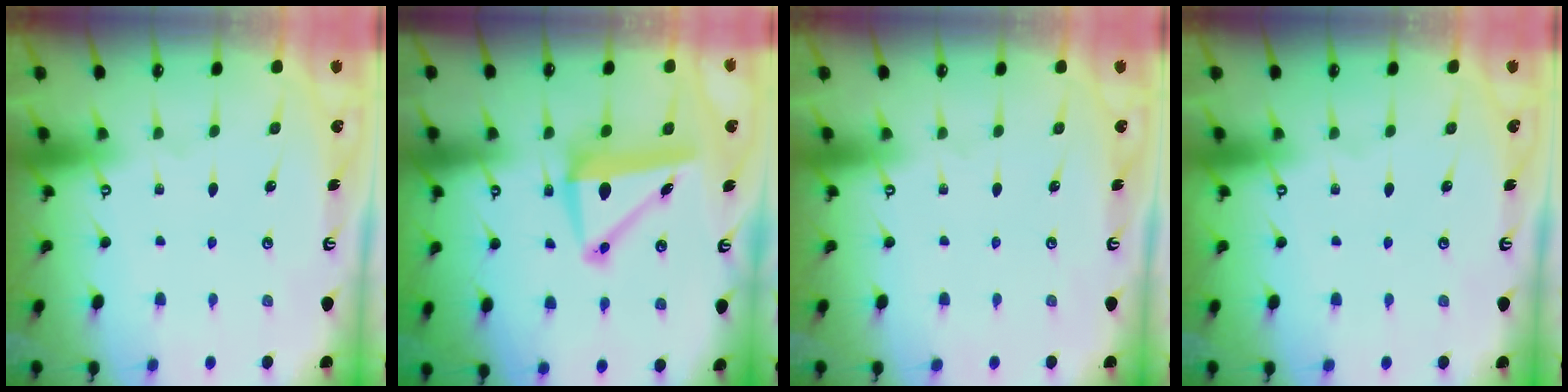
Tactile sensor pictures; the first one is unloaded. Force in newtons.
{"total": 8.5, "press": 8.3, "slide": 1.7}
{"total": 0.0}
{"total": 0.0}